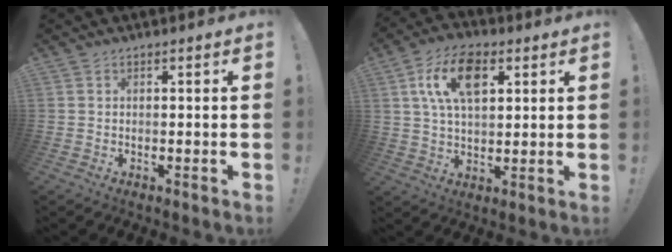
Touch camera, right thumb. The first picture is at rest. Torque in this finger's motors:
{"motor_torque": [0.70, 0.86, 0.09, 0.14, 0.06]}